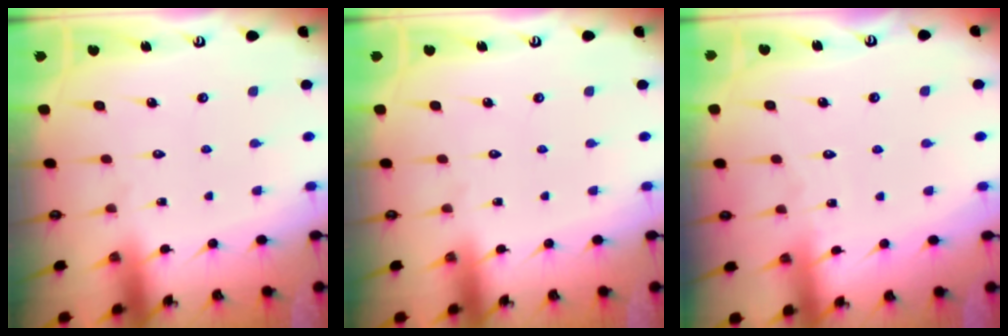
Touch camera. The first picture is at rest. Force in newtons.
{"total": 0.0}
{"total": 2.9, "press": 2.9, "slide": 0.3}